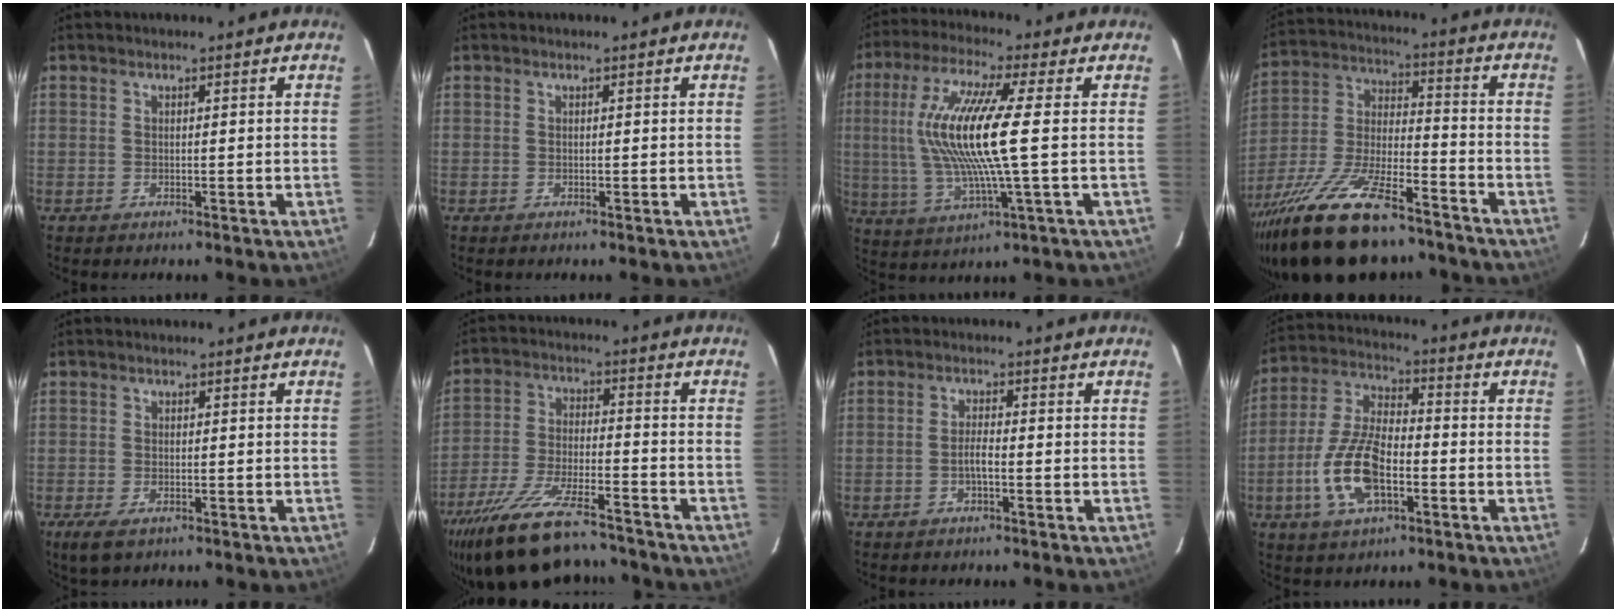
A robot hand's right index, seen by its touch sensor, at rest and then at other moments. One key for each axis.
{"total": 0.0}
{"total": 15.5, "fx": 1.1, "fy": 1.3, "fz": 15.4, "tx": -0.302, "ty": -0.002, "tz": 0.024}
{"total": 24.8, "fx": -18.1, "fy": 8.0, "fz": 14.9, "tx": -0.296, "ty": -0.030, "tz": -0.301}
{"total": 3.6, "fx": -1.9, "fy": 1.9, "fz": 2.5, "tx": -0.052, "ty": -0.012, "tz": -0.031}
{"total": 22.2, "fx": -18.5, "fy": 5.8, "fz": 10.8, "tx": -0.221, "ty": -0.039, "tz": -0.294}
{"total": 2.2, "fx": -1.0, "fy": 0.4, "fz": 2.0, "tx": -0.039, "ty": 0.002, "tz": -0.019}
{"total": 13.4, "fx": -4.4, "fy": 6.1, "fz": 11.1, "tx": -0.240, "ty": 0.002, "tz": -0.083}